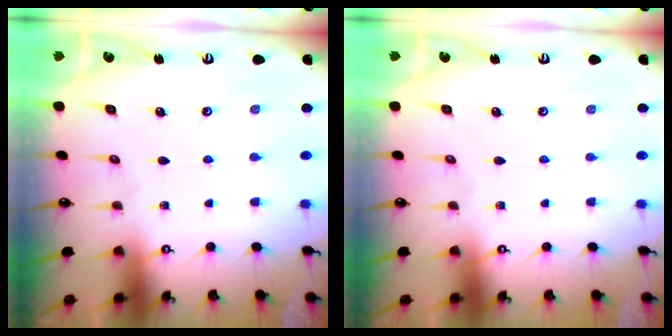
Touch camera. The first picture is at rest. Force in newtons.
{"total": 0.0}